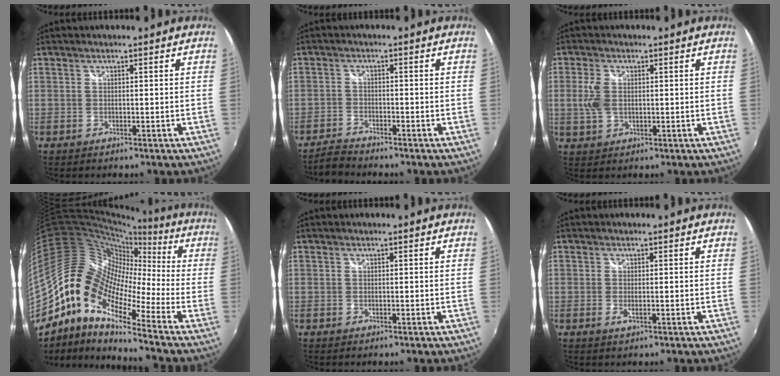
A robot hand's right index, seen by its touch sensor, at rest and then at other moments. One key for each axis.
{"total": 3.4, "fx": -3.3, "fy": 0.4, "fz": 0.7, "tx": -0.031, "ty": -0.006, "tz": -0.069}
{"total": 4.6, "fx": 0.4, "fy": 2.9, "fz": 3.5, "tx": -0.078, "ty": 0.003, "tz": 0.009}
{"total": 13.1, "fx": -5.8, "fy": 5.8, "fz": 10.2, "tx": -0.154, "ty": 0.004, "tz": -0.133}
{"total": 0.0}
{"total": 1.3, "fx": -0.3, "fy": 0.1, "fz": 1.3, "tx": -0.025, "ty": -0.003, "tz": -0.005}